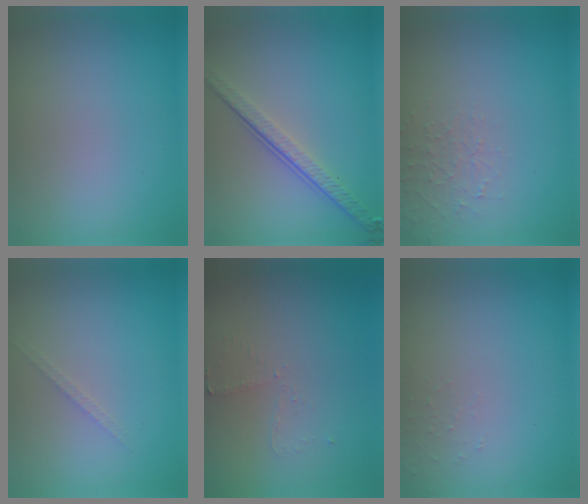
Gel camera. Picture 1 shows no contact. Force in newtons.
{"total": 3.8, "press": 2.7, "slide": 2.7}
{"total": 1.8, "press": 1.8, "slide": 0.4}
{"total": 0.8, "press": 0.8, "slide": 0.0}
{"total": 1.2, "press": 1.1, "slide": 0.3}
{"total": 0.7, "press": 0.7, "slide": 0.1}